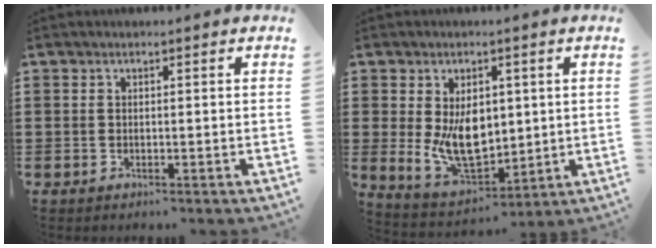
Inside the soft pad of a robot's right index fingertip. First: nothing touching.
{"total": 9.0, "force": [0.5, 5.9, 6.8], "torque": [-0.124, 0.000, 0.010]}